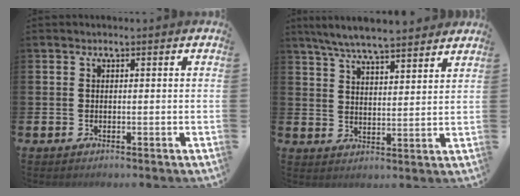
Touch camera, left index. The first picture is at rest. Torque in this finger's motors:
{"motor_torque": [0.19, -0.56, 1.05, 0.21]}